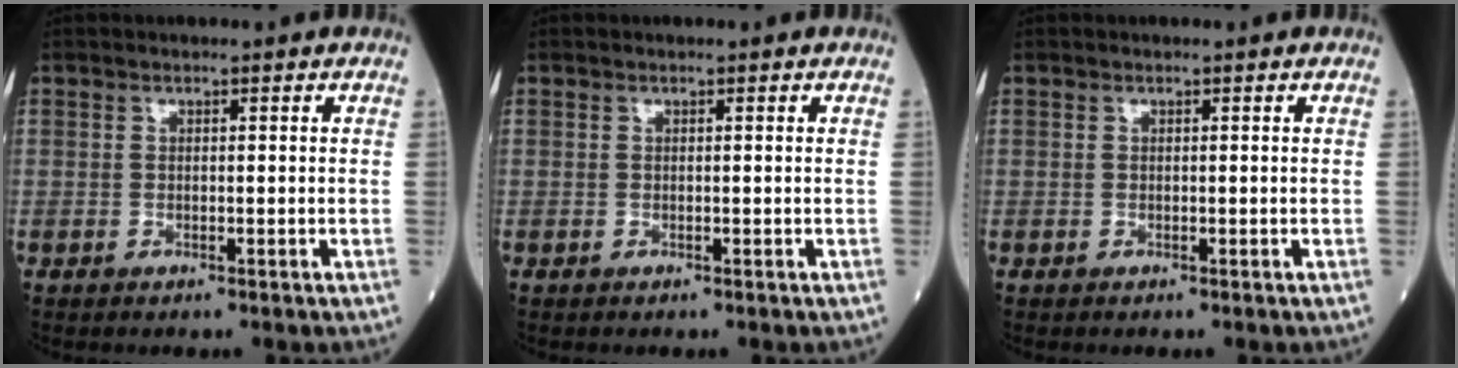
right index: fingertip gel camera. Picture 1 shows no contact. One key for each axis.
{"total": 0.0}
{"total": 0.0}